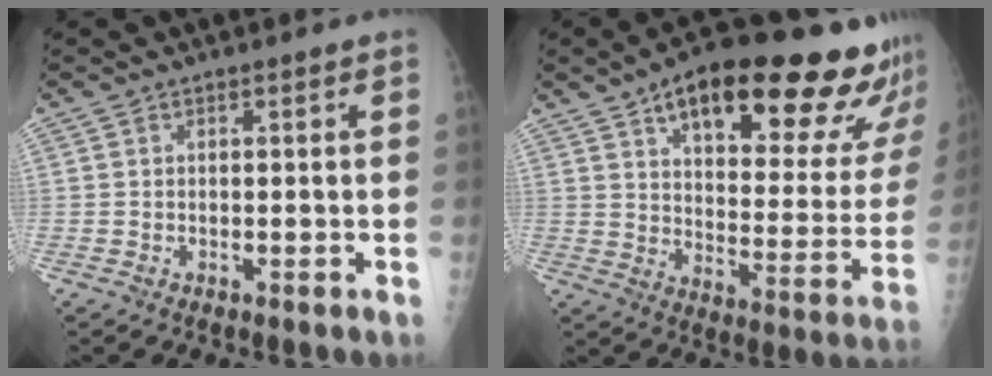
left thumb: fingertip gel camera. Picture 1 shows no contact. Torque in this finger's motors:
{"motor_torque": [0.59, 0.57, 1.53, -1.24, 0.12]}